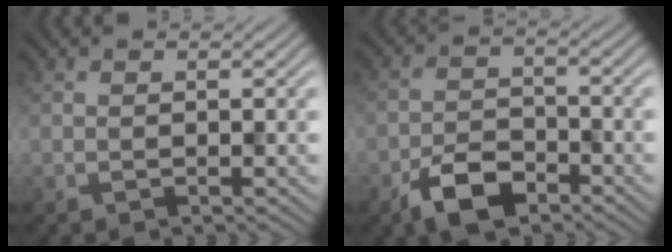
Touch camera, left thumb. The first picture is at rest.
{"total": 6.2, "force": [-4.0, 3.2, 3.6], "torque": [-0.064, -0.001, -0.086]}